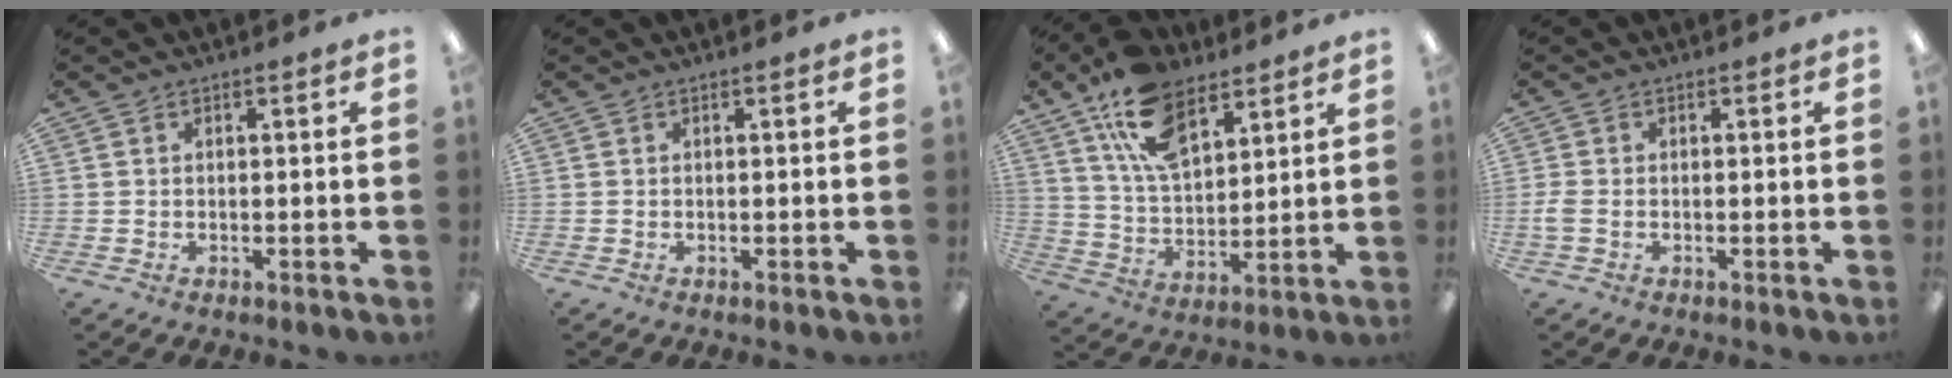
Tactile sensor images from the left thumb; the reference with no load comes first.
{"total": 0.0}
{"total": 16.6, "force": [10.0, 8.8, 9.9], "torque": [-0.180, -0.034, 0.184]}
{"total": 2.2, "force": [-0.7, 1.3, 1.6], "torque": [-0.034, -0.001, -0.012]}